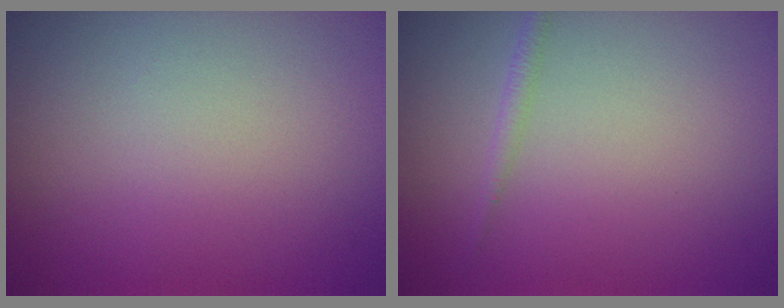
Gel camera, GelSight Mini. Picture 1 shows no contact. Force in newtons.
{"total": 0.9, "press": 0.9, "slide": 0.1}